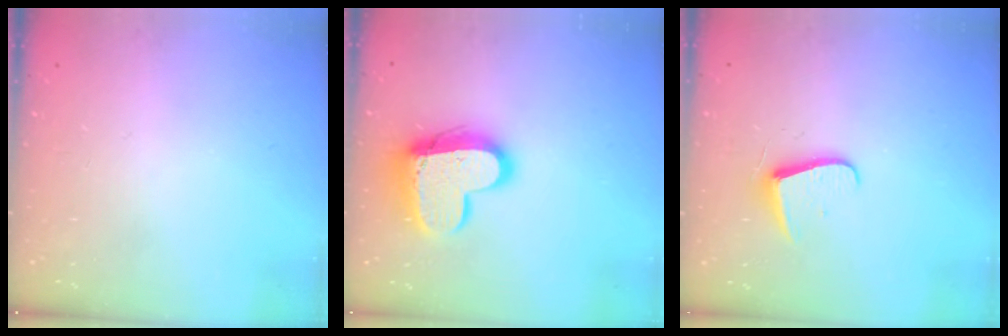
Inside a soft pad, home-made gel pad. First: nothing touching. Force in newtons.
{"total": 16.9, "press": 16.8, "slide": 1.4}
{"total": 6.8, "press": 6.8, "slide": 0.7}